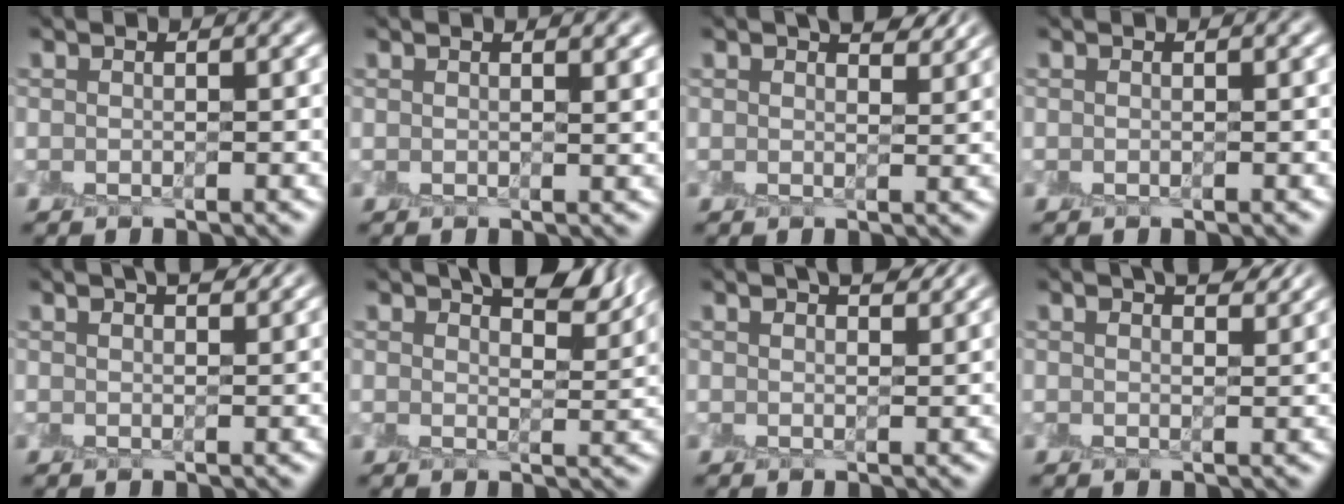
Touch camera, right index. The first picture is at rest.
{"total": 2.4, "force": [1.5, 0.9, 1.7], "torque": [-0.002, 0.008, 0.003]}
{"total": 4.1, "force": [2.9, 1.3, 2.5], "torque": [-0.021, 0.010, 0.030]}
{"total": 0.0}
{"total": 2.8, "force": [2.0, 0.7, 1.8], "torque": [-0.013, 0.005, 0.022]}
{"total": 7.4, "force": [5.2, 2.5, 4.6], "torque": [-0.045, 0.023, 0.064]}
{"total": 3.6, "force": [2.6, 1.0, 2.2], "torque": [-0.016, 0.010, 0.026]}
{"total": 4.2, "force": [3.0, 1.3, 2.7], "torque": [-0.022, 0.013, 0.028]}